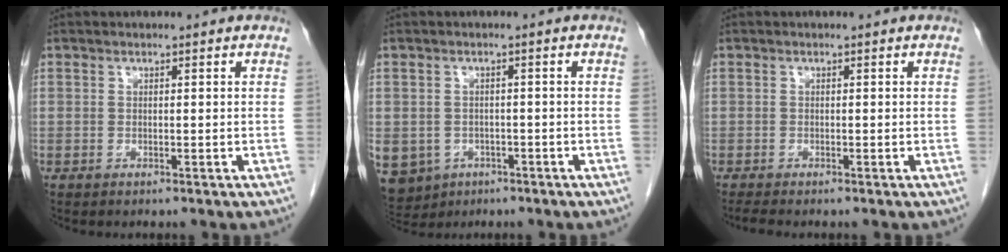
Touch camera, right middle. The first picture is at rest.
{"total": 11.0, "force": [-4.8, 9.5, 3.1], "torque": [-0.111, -0.002, -0.058]}
{"total": 1.1, "force": [-1.0, -0.2, 0.5], "torque": [-0.017, -0.004, -0.020]}